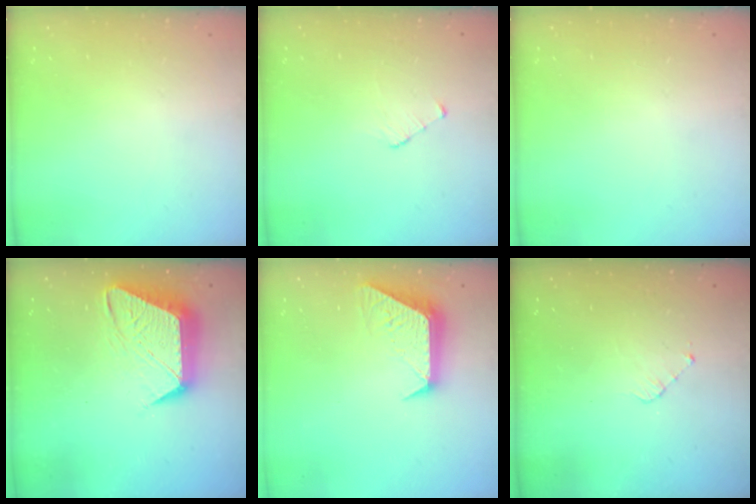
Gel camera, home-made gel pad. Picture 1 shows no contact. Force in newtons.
{"total": 3.8, "press": 3.8, "slide": 0.3}
{"total": 0.0}
{"total": 13.5, "press": 13.4, "slide": 0.9}
{"total": 9.9, "press": 9.8, "slide": 0.8}
{"total": 2.8, "press": 2.8, "slide": 0.2}